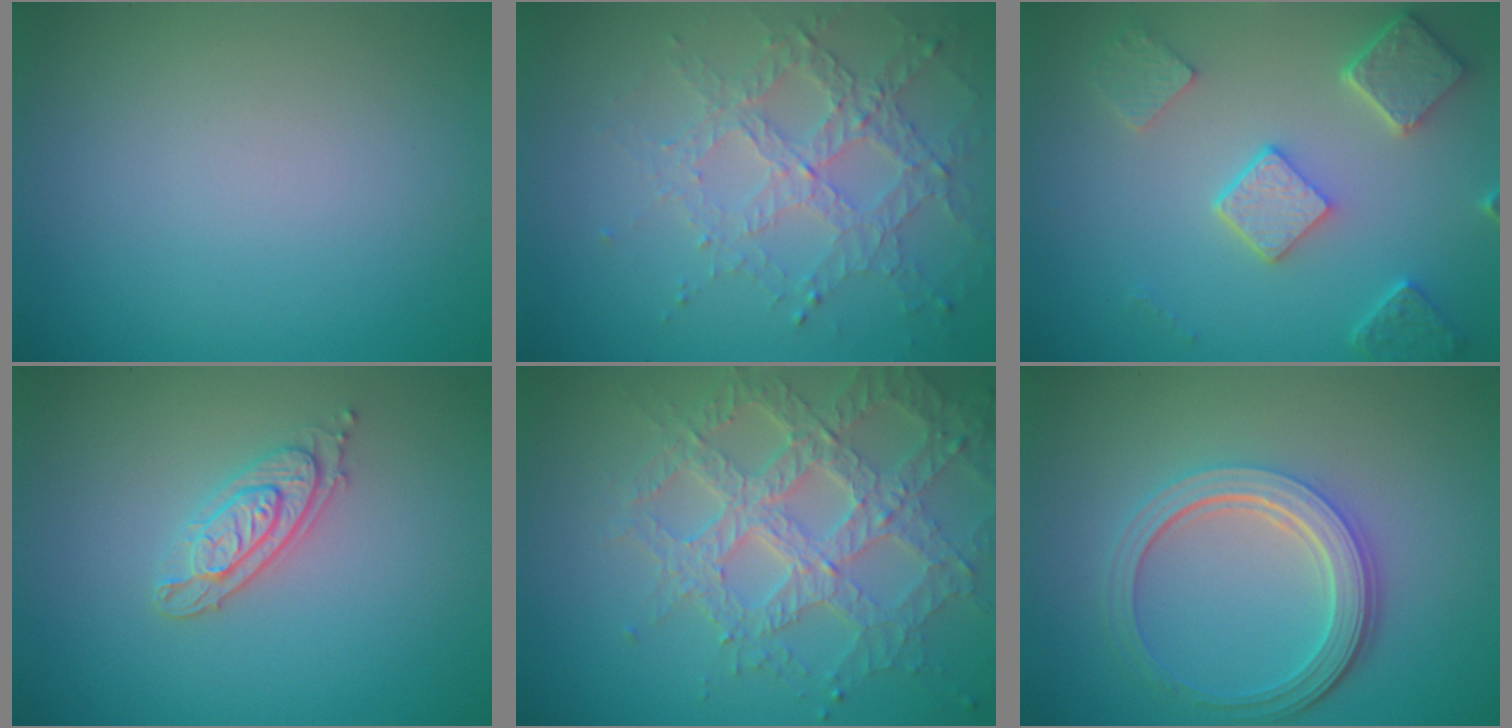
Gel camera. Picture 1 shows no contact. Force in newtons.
{"total": 4.7, "press": 3.3, "slide": 3.4}
{"total": 4.9, "press": 3.8, "slide": 3.1}
{"total": 2.6, "press": 2.4, "slide": 1.0}
{"total": 6.9, "press": 5.2, "slide": 4.5}
{"total": 5.1, "press": 3.8, "slide": 3.4}